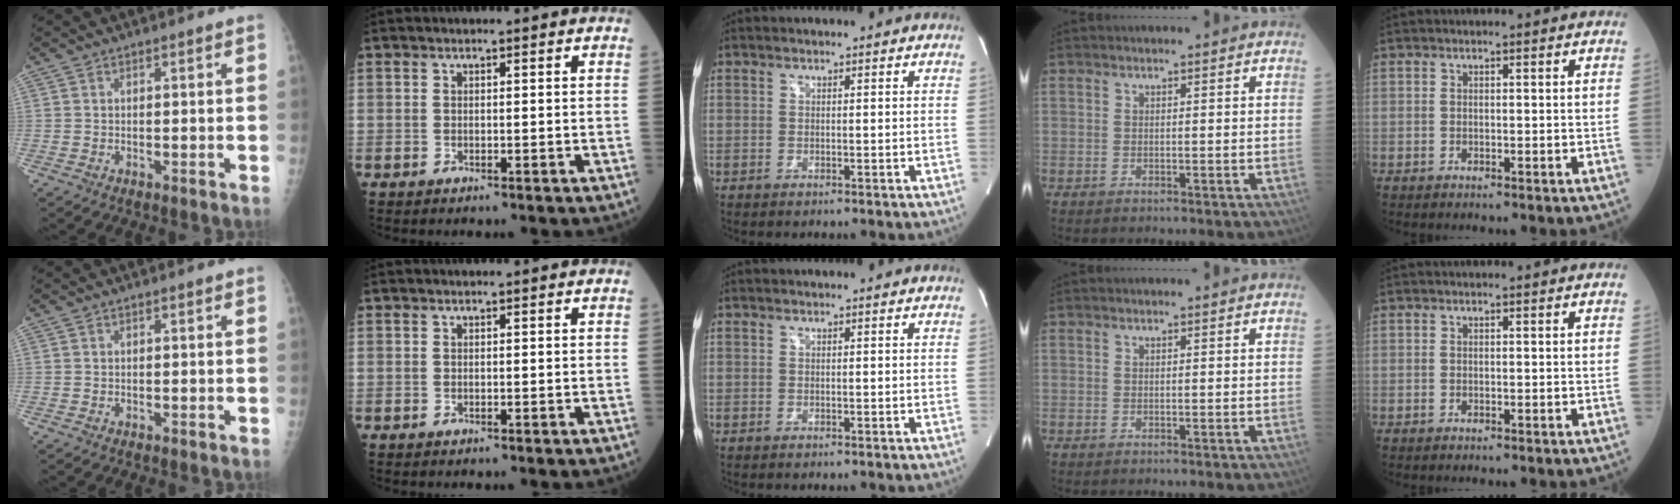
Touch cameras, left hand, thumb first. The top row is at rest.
{}